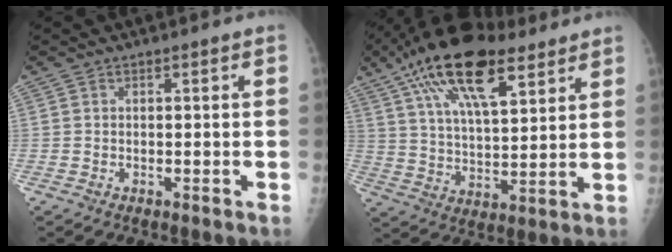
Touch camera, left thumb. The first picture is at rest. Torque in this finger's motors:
{"motor_torque": [0.93, 0.49, 1.71, -1.07, 0.43]}